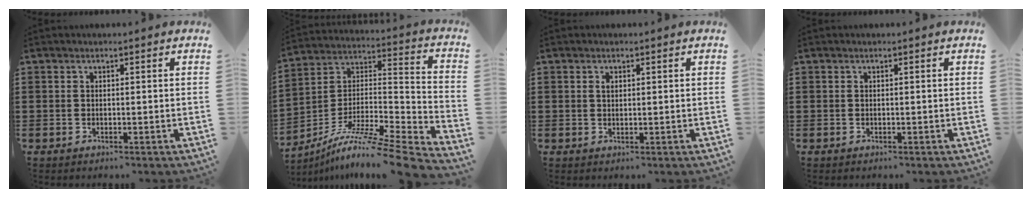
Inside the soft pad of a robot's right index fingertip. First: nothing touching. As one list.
[{"total": 9.7, "force": [-7.7, 0.2, 5.9], "torque": [-0.105, -0.008, -0.151]}, {"total": 0.9, "force": [0.3, 0.5, 0.7], "torque": [-0.016, 0.003, 0.005]}, {"total": 0.0}]